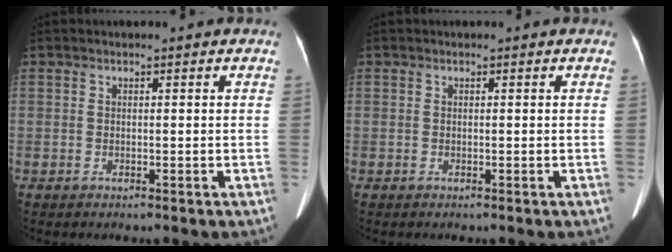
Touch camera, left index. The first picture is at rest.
{"total": 0.0}